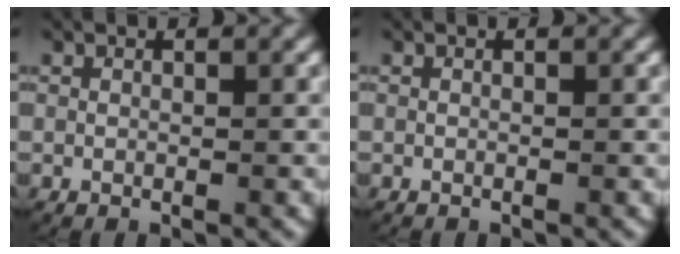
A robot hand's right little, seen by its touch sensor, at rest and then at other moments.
{"total": 0.0}